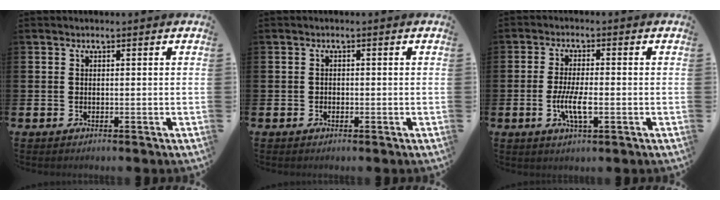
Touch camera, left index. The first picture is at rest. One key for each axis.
{"total": 0.7, "fx": -0.4, "fy": 0.6, "fz": 0.2, "tx": -0.013, "ty": 0.006, "tz": -0.007}
{"total": 4.7, "fx": -1.1, "fy": 1.4, "fz": 4.4, "tx": -0.080, "ty": 0.001, "tz": -0.021}